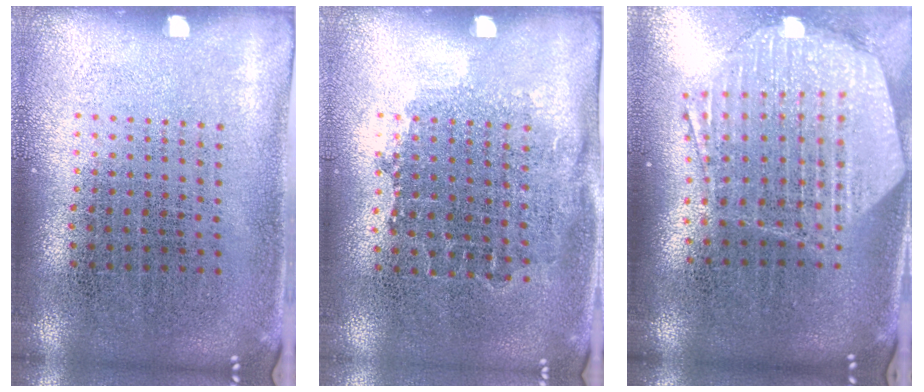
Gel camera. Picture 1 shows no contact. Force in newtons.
{"total": 0.9, "press": 0.8, "slide": 0.5}
{"total": 2.2, "press": 1.9, "slide": 1.1}